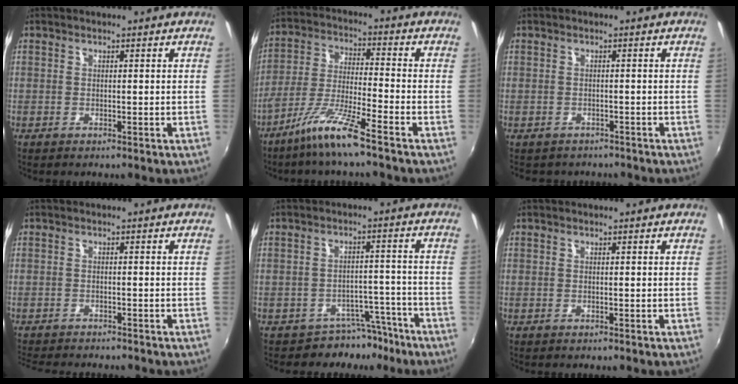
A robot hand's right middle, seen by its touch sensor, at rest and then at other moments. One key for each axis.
{"total": 9.4, "fx": -6.6, "fy": -0.3, "fz": 6.7, "tx": -0.140, "ty": -0.005, "tz": -0.126}
{"total": 2.4, "fx": -1.7, "fy": 1.7, "fz": 0.2, "tx": -0.011, "ty": 0.000, "tz": -0.022}
{"total": 5.8, "fx": -5.4, "fy": 0.8, "fz": 1.8, "tx": -0.052, "ty": -0.018, "tz": -0.087}
{"total": 6.5, "fx": -5.4, "fy": 3.6, "fz": 0.4, "tx": -0.003, "ty": 0.028, "tz": -0.071}
{"total": 0.0}